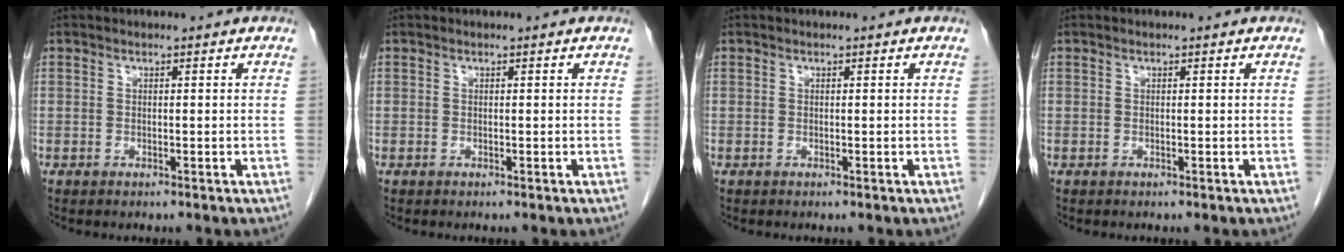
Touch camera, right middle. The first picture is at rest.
{"total": 0.0}
{"total": 0.0}
{"total": 0.0}